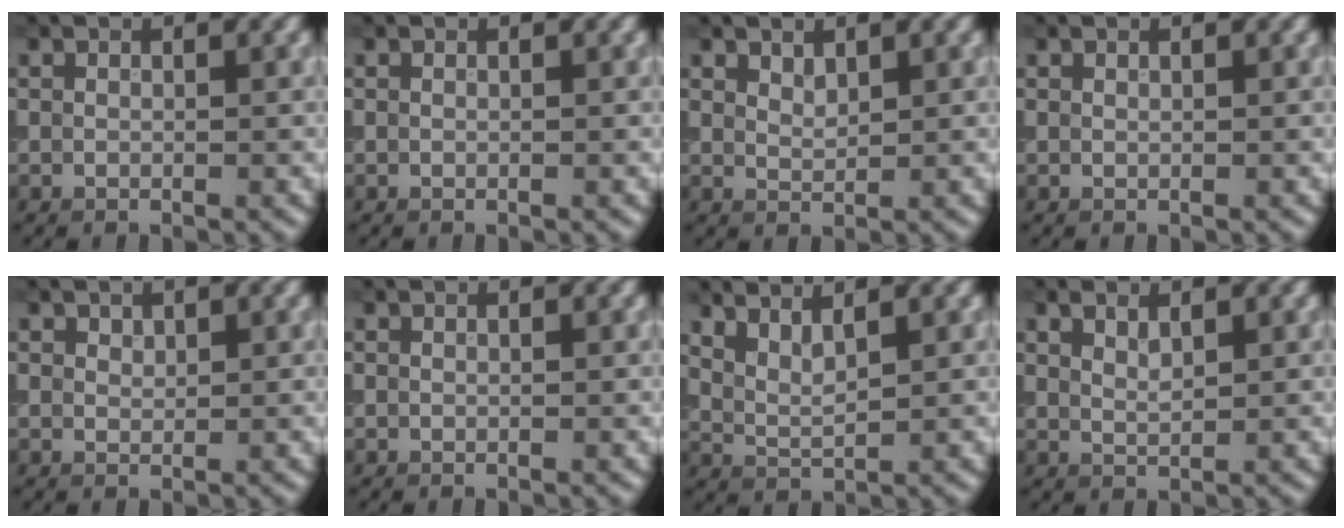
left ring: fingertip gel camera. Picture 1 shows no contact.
{"total": 0.0}
{"total": 1.2, "force": [1.0, 0.5, 0.5], "torque": [-0.012, -0.001, 0.023]}
{"total": 0.0}
{"total": 0.7, "force": [0.5, 0.4, 0.1], "torque": [-0.001, -0.002, 0.010]}
{"total": 0.0}
{"total": 2.8, "force": [2.3, 0.6, 1.4], "torque": [-0.027, -0.001, 0.051]}
{"total": 1.4, "force": [1.0, 0.4, 0.8], "torque": [-0.018, -0.001, 0.022]}